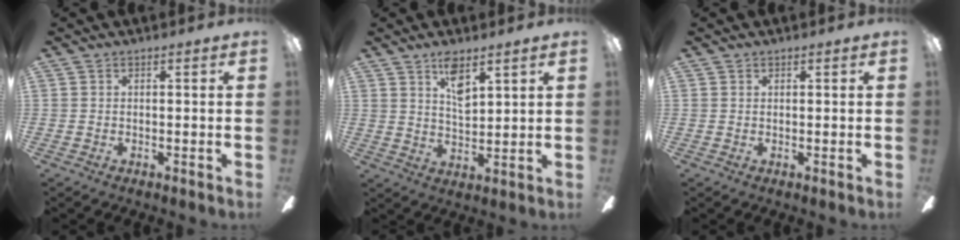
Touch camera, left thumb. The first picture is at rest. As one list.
[{"total": 6.6, "force": [4.4, 2.3, 4.3], "torque": [-0.071, -0.021, 0.073]}, {"total": 0.6, "force": [0.4, 0.5, 0.2], "torque": [-0.004, 0.002, 0.008]}]